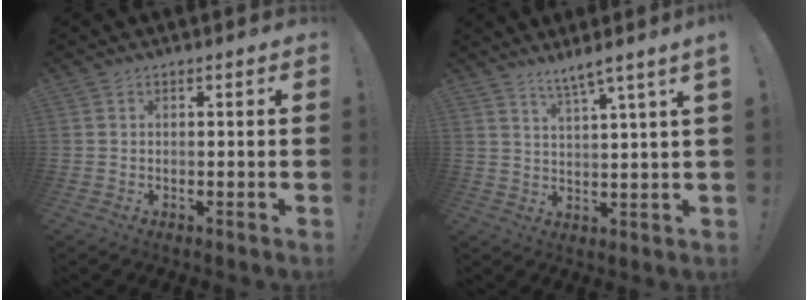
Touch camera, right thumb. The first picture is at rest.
{"total": 5.5, "force": [3.9, -0.9, 3.7], "torque": [-0.061, -0.025, 0.062]}